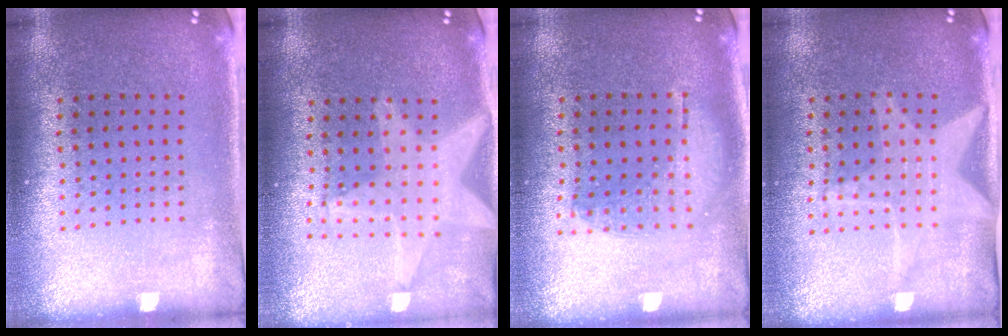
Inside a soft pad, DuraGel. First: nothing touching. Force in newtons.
{"total": 2.3, "press": 1.9, "slide": 1.3}
{"total": 1.1, "press": 1.0, "slide": 0.6}
{"total": 1.8, "press": 1.5, "slide": 1.0}